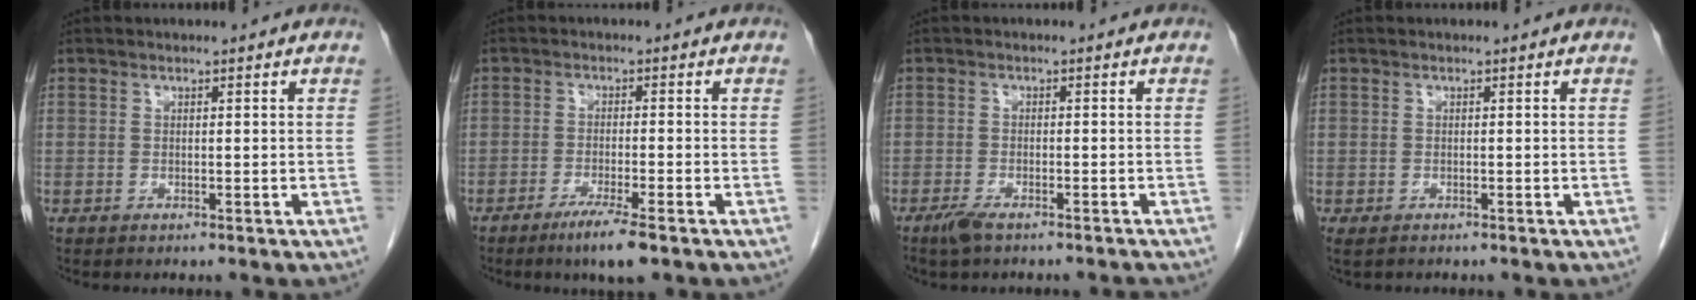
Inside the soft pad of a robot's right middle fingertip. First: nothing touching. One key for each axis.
{"total": 5.5, "fx": -3.6, "fy": 0.1, "fz": 4.2, "tx": -0.075, "ty": -0.014, "tz": -0.062}
{"total": 4.1, "fx": -3.4, "fy": 0.7, "fz": 2.2, "tx": -0.036, "ty": -0.007, "tz": -0.056}
{"total": 1.7, "fx": -1.3, "fy": 0.6, "fz": 0.9, "tx": -0.015, "ty": -0.005, "tz": -0.018}